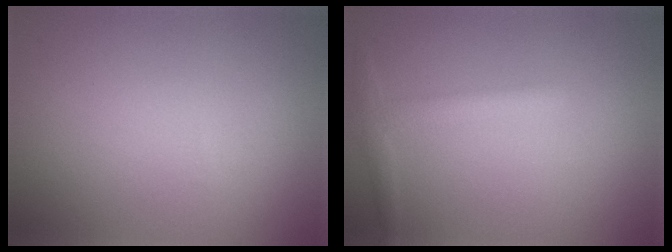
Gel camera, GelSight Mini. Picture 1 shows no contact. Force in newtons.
{"total": 2.1, "press": 2.1, "slide": 0.2}